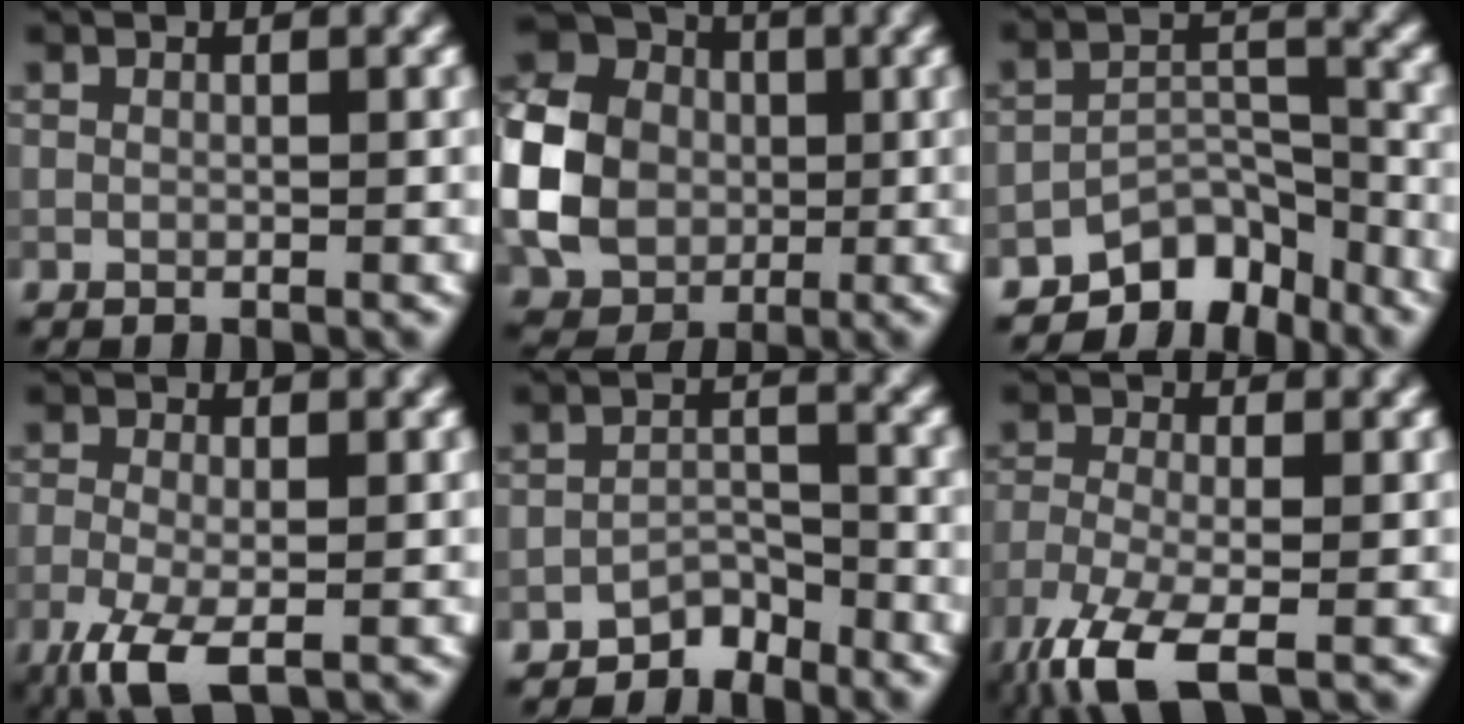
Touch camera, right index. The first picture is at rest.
{"total": 9.8, "force": [-1.0, 8.2, 5.3], "torque": [-0.133, 0.005, -0.029]}
{"total": 6.1, "force": [-5.1, 2.6, 2.1], "torque": [-0.013, -0.003, -0.089]}
{"total": 4.6, "force": [-2.3, 1.8, 3.6], "torque": [-0.082, -0.007, -0.048]}
{"total": 2.7, "force": [-2.5, 1.0, 0.5], "torque": [0.001, 0.012, -0.047]}
{"total": 7.0, "force": [-4.5, 2.1, 4.9], "torque": [-0.112, -0.018, -0.097]}